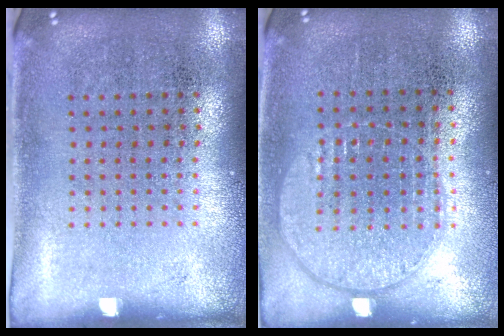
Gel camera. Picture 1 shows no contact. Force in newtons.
{"total": 1.0, "press": 0.9, "slide": 0.4}